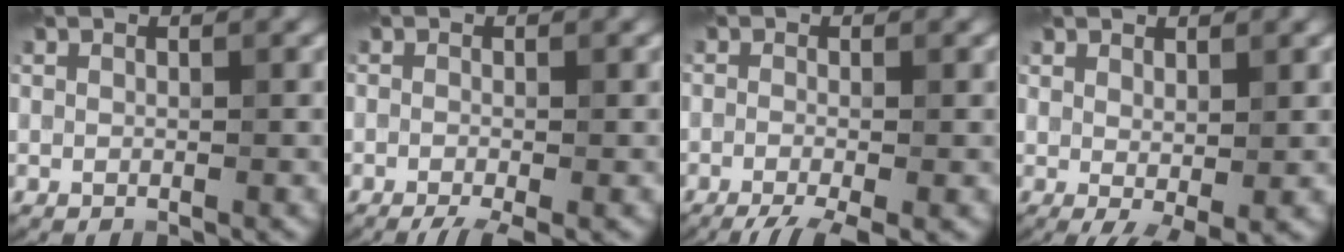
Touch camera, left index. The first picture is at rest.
{"total": 2.9, "force": [-1.8, 0.6, 2.1], "torque": [-0.033, -0.009, -0.033]}
{"total": 4.7, "force": [-2.8, 1.3, 3.6], "torque": [-0.052, -0.011, -0.050]}
{"total": 2.3, "force": [0.3, 0.5, 2.2], "torque": [-0.037, -0.010, 0.012]}